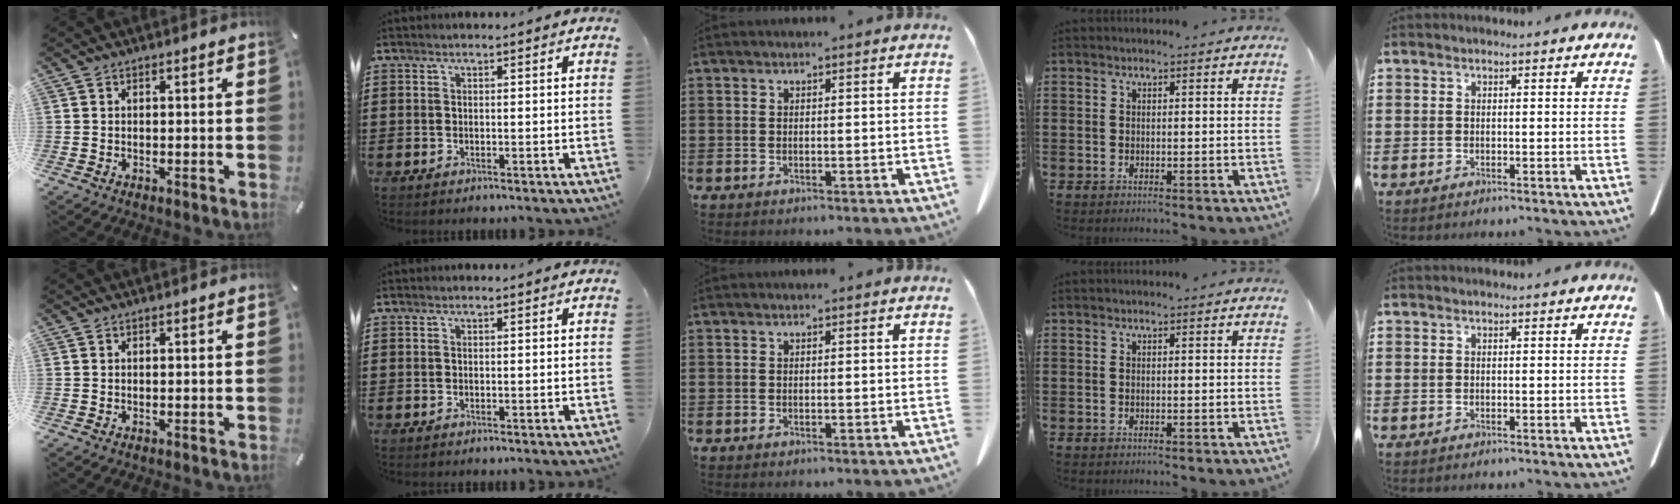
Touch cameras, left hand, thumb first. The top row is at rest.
{}